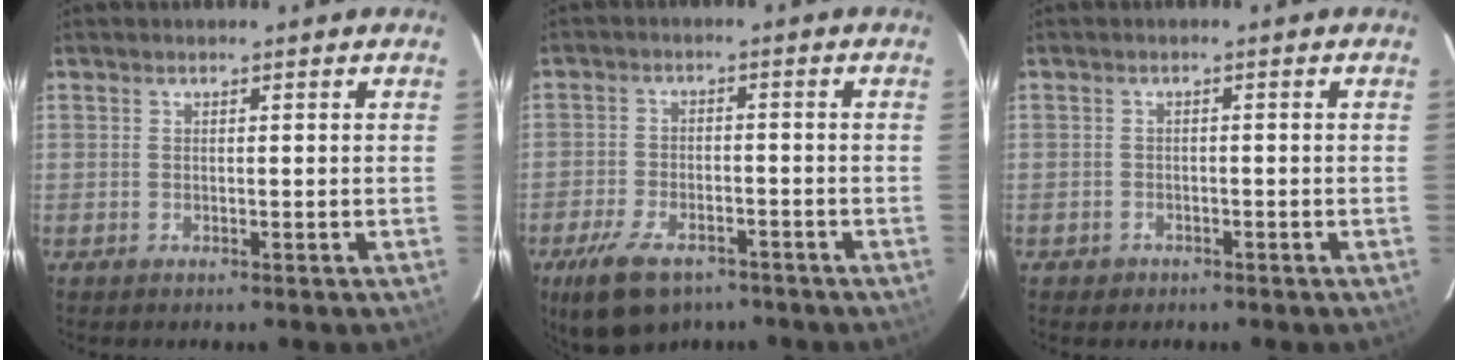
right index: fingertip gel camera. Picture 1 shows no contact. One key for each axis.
{"total": 11.4, "fx": -7.8, "fy": 5.5, "fz": 6.2, "tx": -0.146, "ty": -0.016, "tz": -0.135}
{"total": 2.1, "fx": -1.3, "fy": 1.7, "fz": 0.3, "tx": -0.010, "ty": 0.003, "tz": -0.016}